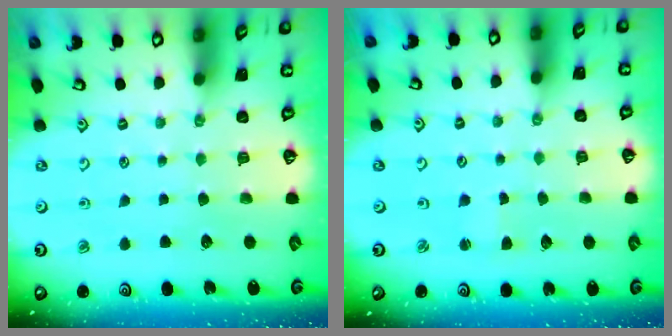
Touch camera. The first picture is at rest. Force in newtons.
{"total": 1.9, "press": 1.8, "slide": 0.4}